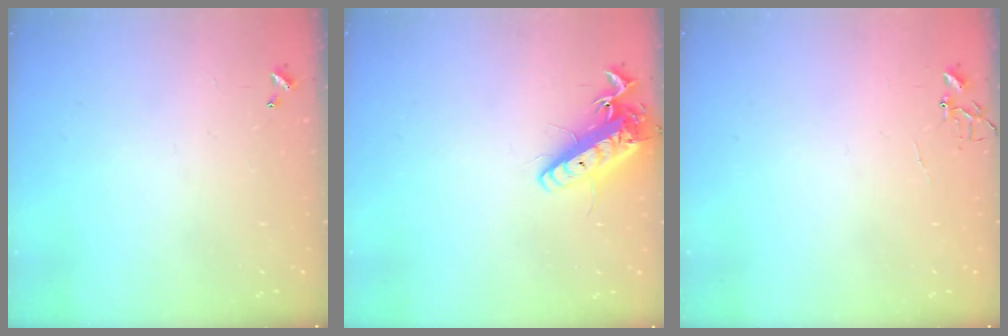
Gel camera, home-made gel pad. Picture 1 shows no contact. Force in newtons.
{"total": 14.5, "press": 14.2, "slide": 2.8}
{"total": 4.3, "press": 4.3, "slide": 0.3}